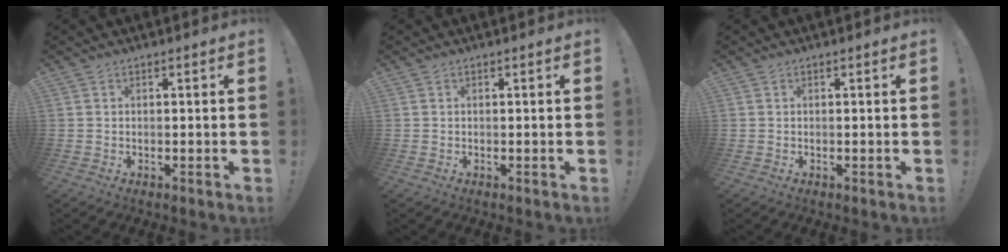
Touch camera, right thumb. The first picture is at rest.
{"total": 0.0}
{"total": 0.0}